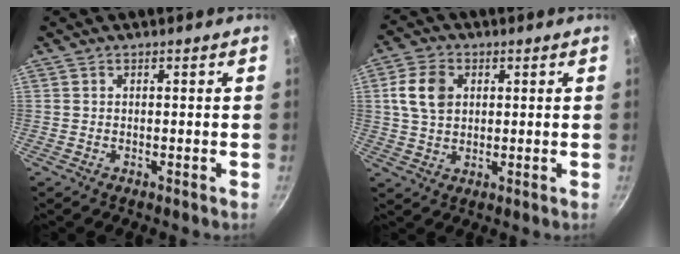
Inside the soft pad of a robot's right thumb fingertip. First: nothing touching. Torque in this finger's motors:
{"motor_torque": [1.09, 1.51, 1.04, 0.00, 0.09]}